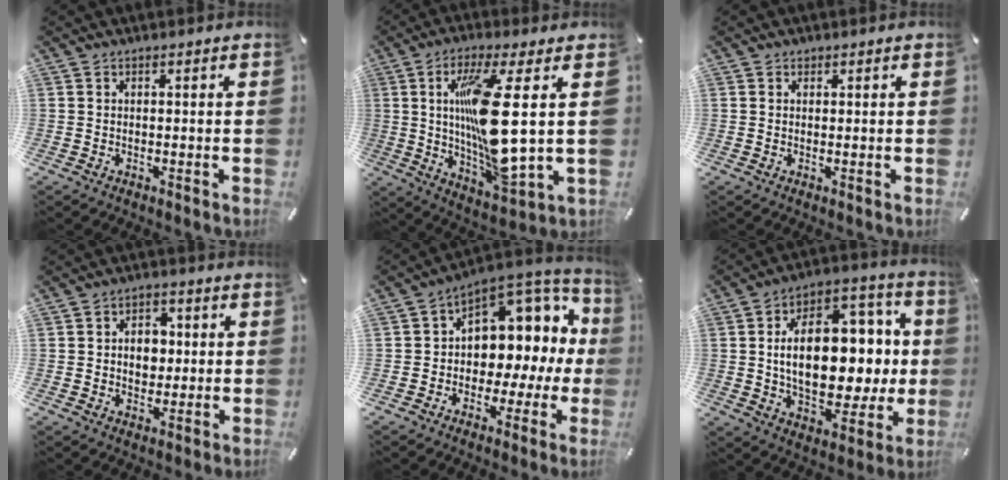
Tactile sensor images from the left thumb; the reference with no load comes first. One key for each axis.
{"total": 19.2, "fx": 3.7, "fy": 4.1, "fz": 18.4, "tx": -0.352, "ty": -0.035, "tz": 0.043}
{"total": 0.6, "fx": 0.2, "fy": 0.6, "fz": 0.2, "tx": -0.005, "ty": 0.003, "tz": 0.004}
{"total": 6.6, "fx": 0.1, "fy": 5.3, "fz": 4.0, "tx": -0.052, "ty": 0.000, "tz": -0.004}
{"total": 9.3, "fx": 3.6, "fy": 7.6, "fz": 3.8, "tx": -0.043, "ty": -0.062, "tz": 0.066}
{"total": 21.1, "fx": 1.1, "fy": 13.0, "fz": 16.6, "tx": -0.278, "ty": -0.007, "tz": 0.023}